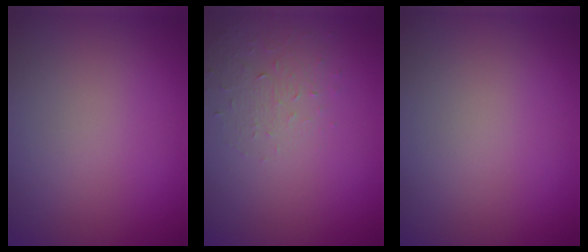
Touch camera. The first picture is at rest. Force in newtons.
{"total": 1.4, "press": 0.7, "slide": 1.2}
{"total": 0.0}